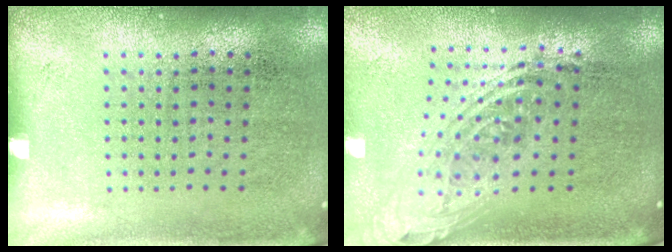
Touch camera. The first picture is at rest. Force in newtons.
{"total": 2.1, "press": 1.5, "slide": 1.4}